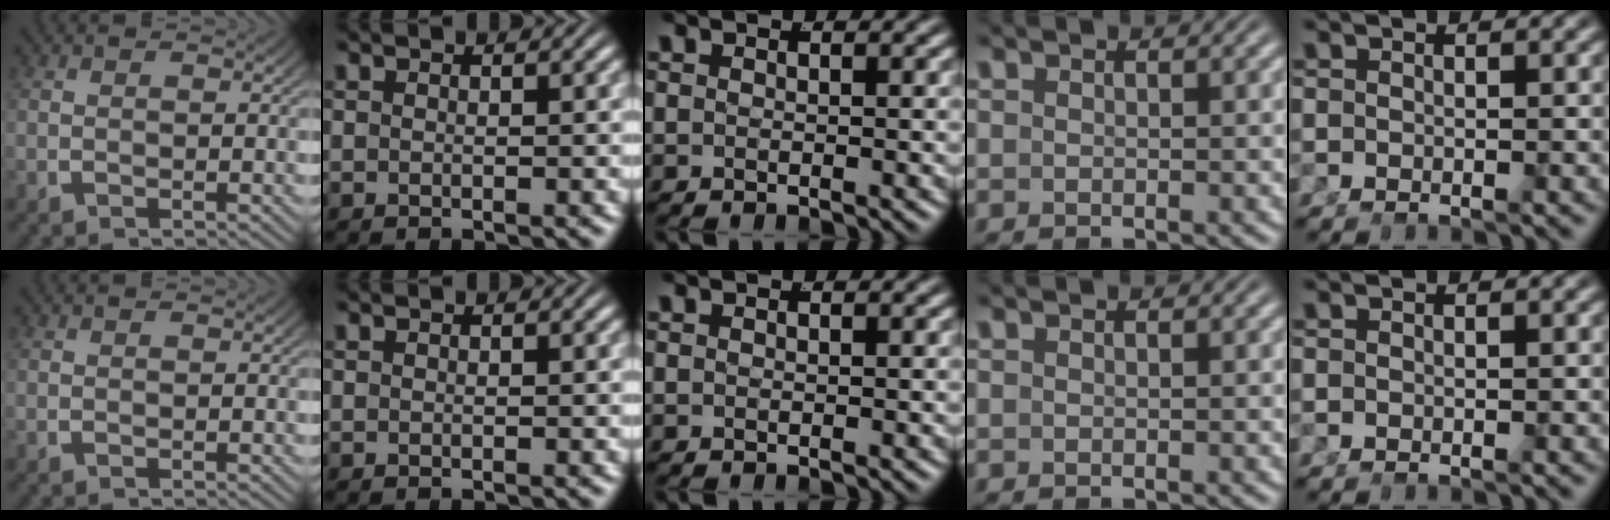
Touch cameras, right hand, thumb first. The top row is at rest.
{}